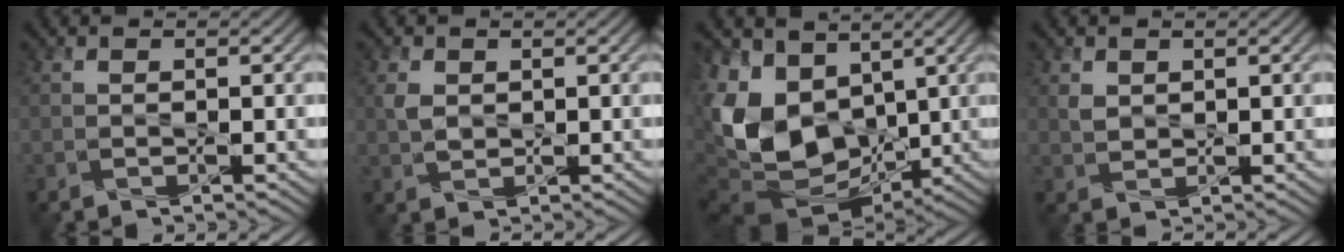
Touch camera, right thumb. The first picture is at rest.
{"total": 2.3, "force": [0.6, 1.7, 1.4], "torque": [-0.041, 0.000, 0.015]}
{"total": 16.7, "force": [1.9, 11.9, 11.5], "torque": [-0.303, -0.029, 0.057]}
{"total": 1.6, "force": [0.8, 1.2, 0.8], "torque": [-0.023, -0.001, 0.020]}